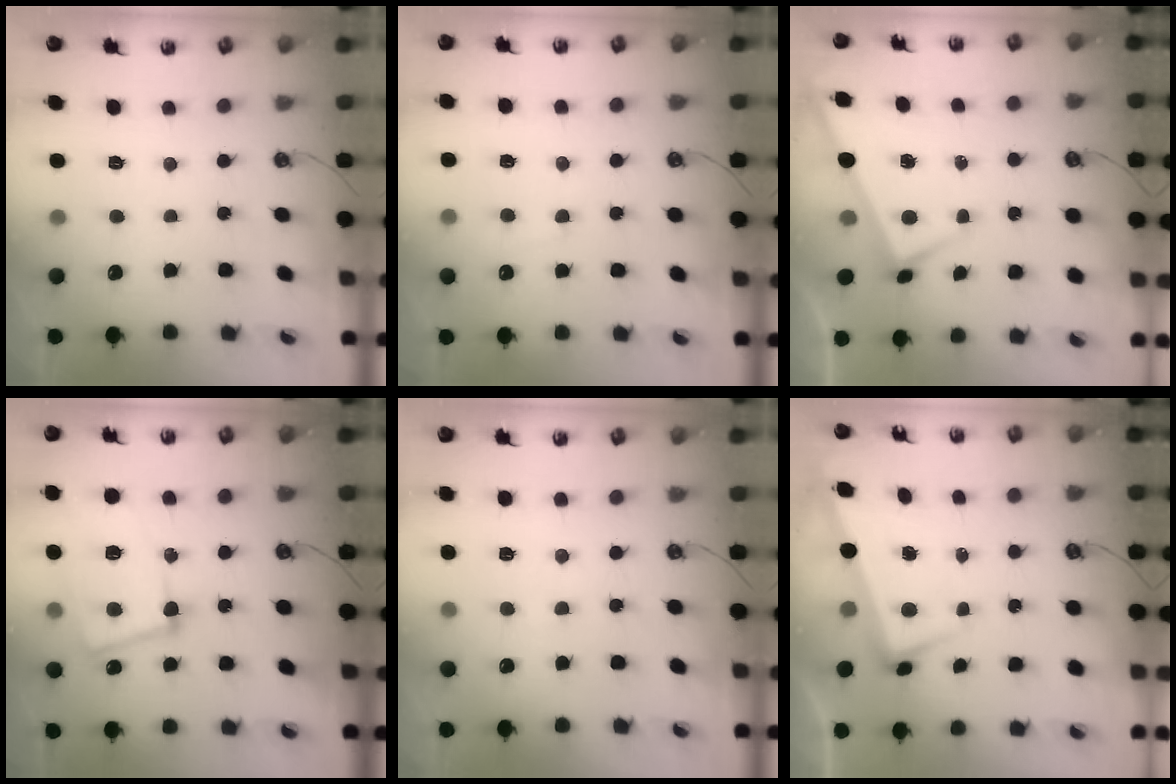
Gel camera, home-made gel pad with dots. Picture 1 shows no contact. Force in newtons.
{"total": 1.3, "press": 1.2, "slide": 0.6}
{"total": 3.0, "press": 3.0, "slide": 0.1}
{"total": 16.1, "press": 15.9, "slide": 2.7}
{"total": 5.4, "press": 5.4, "slide": 0.5}
{"total": 2.0, "press": 1.6, "slide": 1.1}